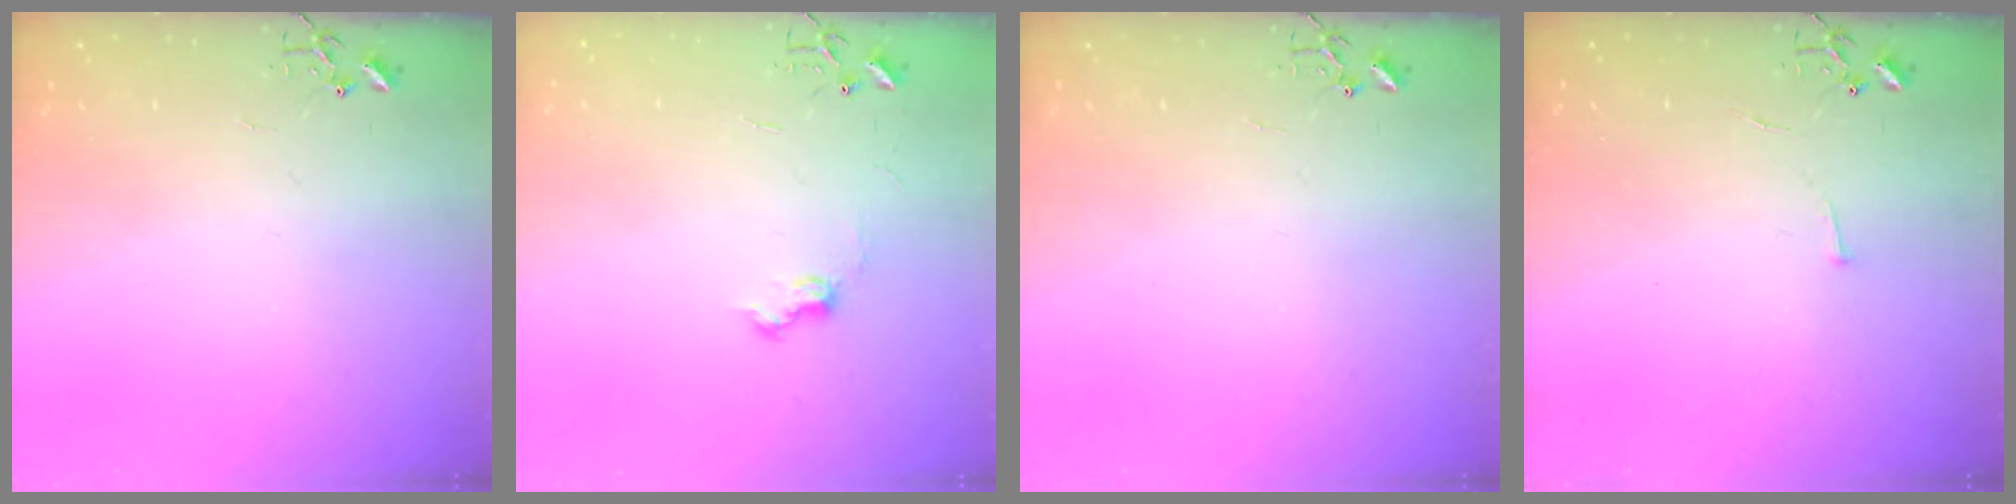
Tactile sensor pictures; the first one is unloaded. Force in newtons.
{"total": 7.2, "press": 7.2, "slide": 0.7}
{"total": 0.0}
{"total": 2.9, "press": 2.9, "slide": 0.4}